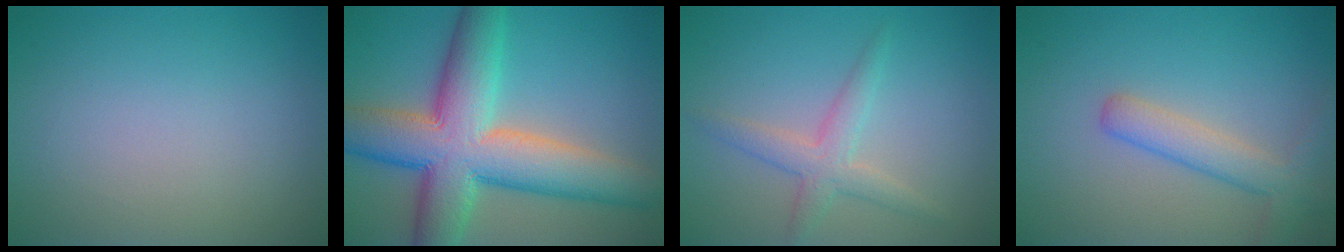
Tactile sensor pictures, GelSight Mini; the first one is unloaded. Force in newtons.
{"total": 12.0, "press": 11.9, "slide": 0.5}
{"total": 2.8, "press": 2.8, "slide": 0.1}
{"total": 3.3, "press": 3.3, "slide": 0.2}